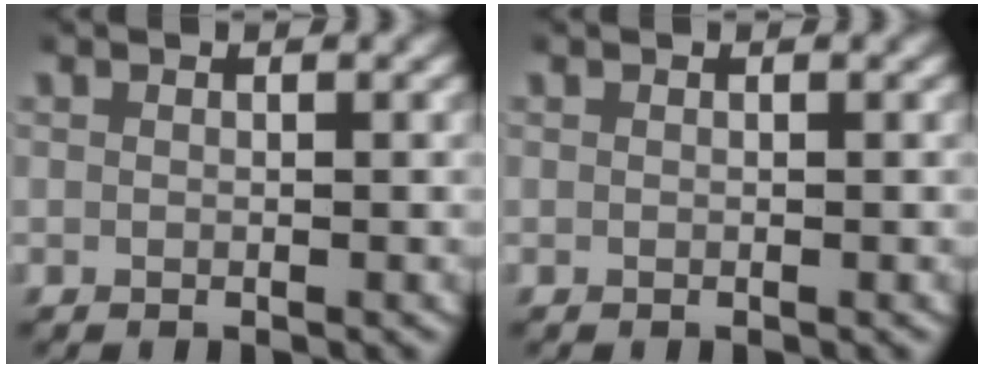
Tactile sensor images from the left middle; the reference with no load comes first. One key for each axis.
{"total": 0.0}